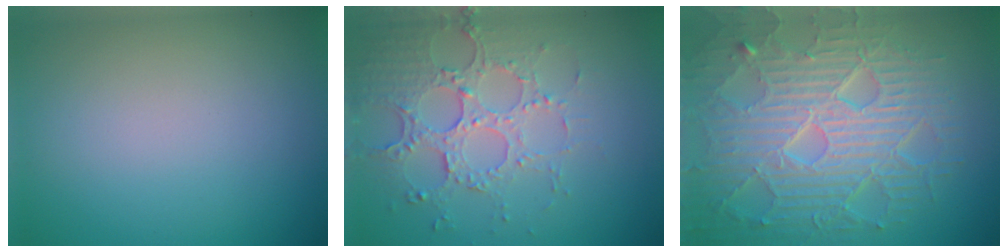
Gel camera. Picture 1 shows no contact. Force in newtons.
{"total": 5.0, "press": 3.8, "slide": 3.3}
{"total": 9.6, "press": 6.4, "slide": 7.1}